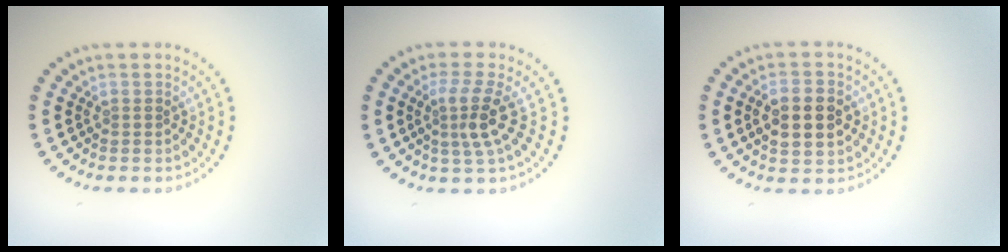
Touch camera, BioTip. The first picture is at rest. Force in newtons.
{"total": 3.1, "press": 2.2, "slide": 2.1}
{"total": 4.3, "press": 4.3, "slide": 0.2}